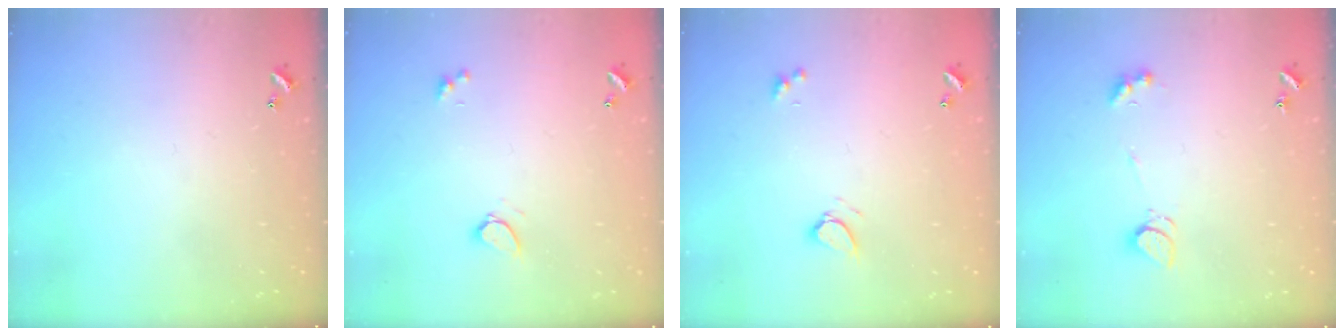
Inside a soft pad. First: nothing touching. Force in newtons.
{"total": 1.2, "press": 1.2, "slide": 0.3}
{"total": 2.6, "press": 2.6, "slide": 0.4}
{"total": 2.6, "press": 2.5, "slide": 0.6}